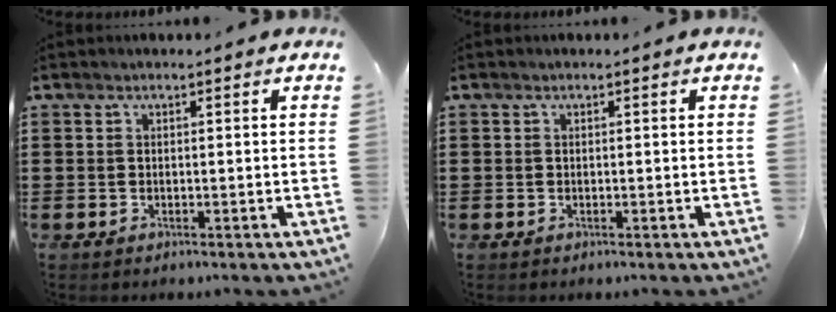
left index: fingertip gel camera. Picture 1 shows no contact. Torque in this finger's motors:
{"motor_torque": [0.00, 0.00, 0.00, 0.00]}